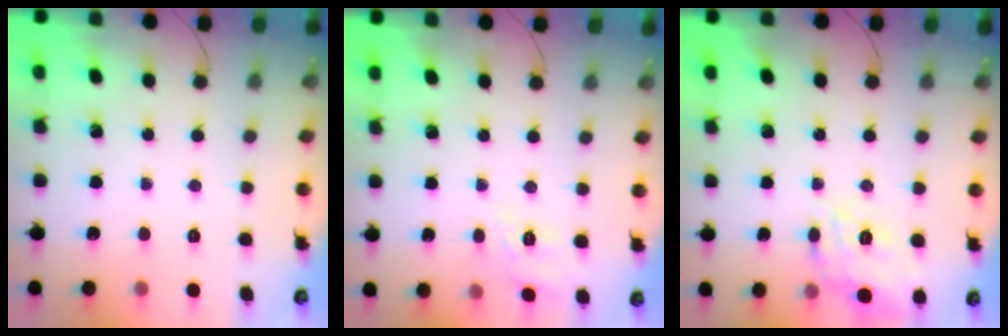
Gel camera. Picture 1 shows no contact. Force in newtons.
{"total": 2.4, "press": 1.4, "slide": 2.0}
{"total": 14.8, "press": 14.7, "slide": 0.5}